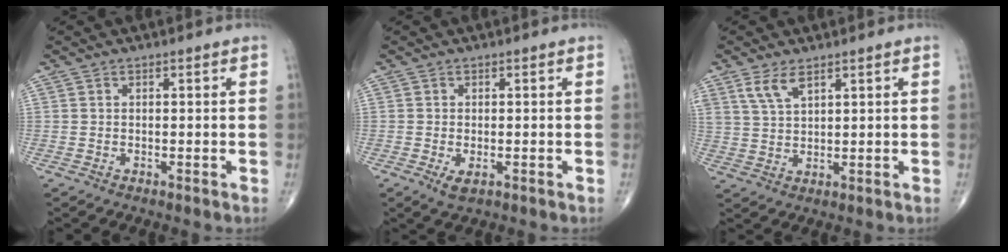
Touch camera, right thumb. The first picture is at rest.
{"total": 2.3, "force": [-0.8, 1.0, 1.9], "torque": [-0.037, -0.005, -0.012]}
{"total": 4.7, "force": [3.0, 2.0, 3.0], "torque": [-0.058, -0.011, 0.065]}